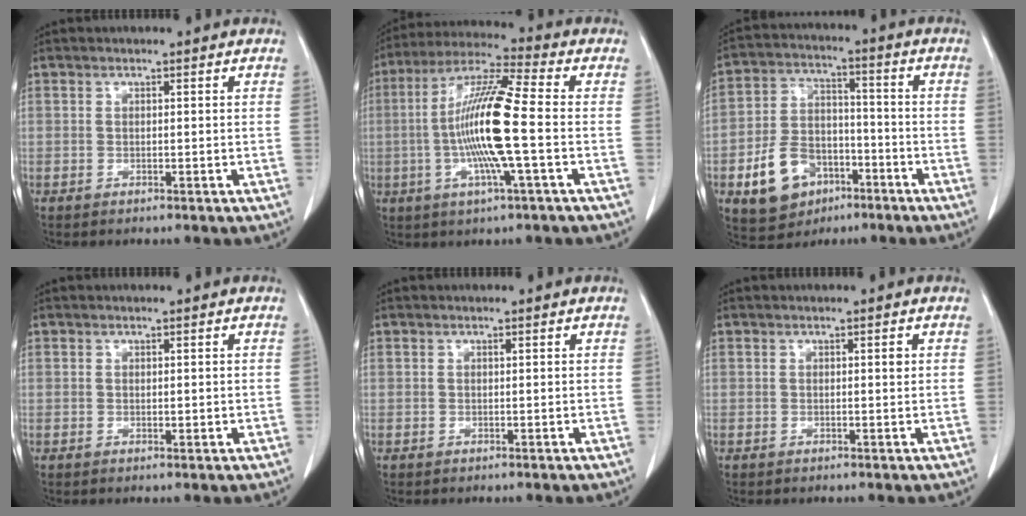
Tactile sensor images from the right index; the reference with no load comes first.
{"total": 14.3, "force": [-1.6, 0.2, 14.2], "torque": [-0.276, 0.001, -0.041]}
{"total": 11.8, "force": [-5.3, 8.2, 6.6], "torque": [-0.135, 0.017, -0.082]}
{"total": 0.8, "force": [0.2, 0.5, 0.6], "torque": [-0.010, -0.003, 0.005]}
{"total": 0.0}
{"total": 0.7, "force": [0.2, 0.1, 0.6], "torque": [-0.011, 0.000, 0.003]}